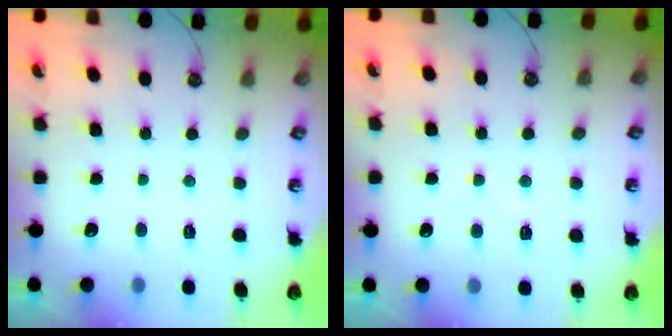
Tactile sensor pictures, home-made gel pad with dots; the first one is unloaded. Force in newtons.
{"total": 4.3, "press": 4.3, "slide": 0.4}